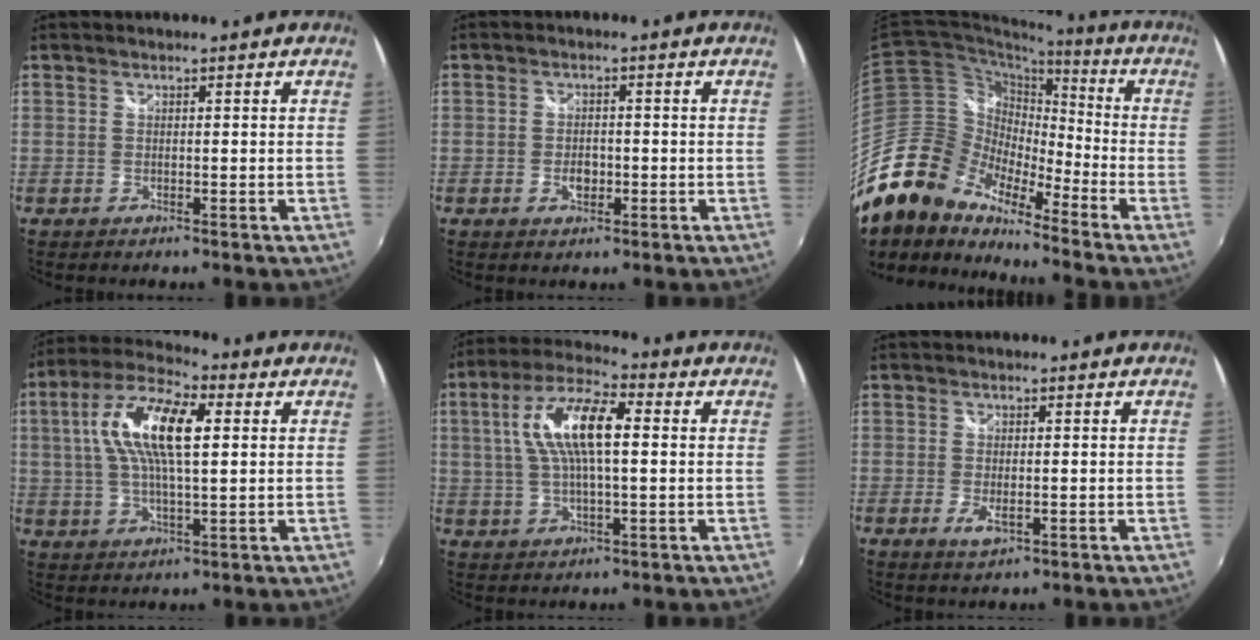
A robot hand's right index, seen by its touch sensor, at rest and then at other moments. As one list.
[{"total": 3.1, "force": [-0.9, 2.0, 2.2], "torque": [-0.037, -0.001, -0.016]}, {"total": 16.3, "force": [-13.1, 7.5, 6.1], "torque": [-0.118, 0.009, -0.262]}, {"total": 14.4, "force": [3.2, 5.1, 13.1], "torque": [-0.253, 0.022, 0.050]}, {"total": 13.0, "force": [2.2, 4.3, 12.1], "torque": [-0.234, 0.020, 0.037]}, {"total": 3.1, "force": [-0.9, 1.2, 2.7], "torque": [-0.052, -0.009, -0.013]}]